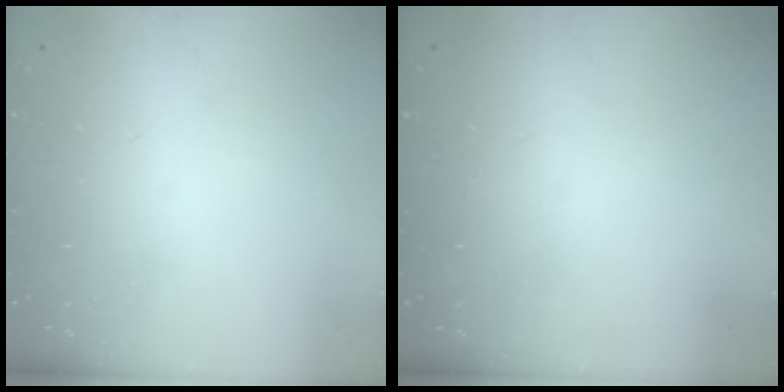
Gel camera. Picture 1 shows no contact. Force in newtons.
{"total": 0.0}